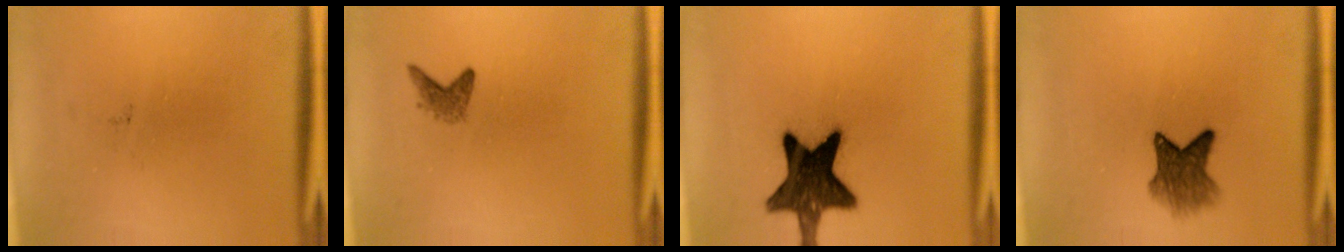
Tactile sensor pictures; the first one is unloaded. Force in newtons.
{"total": 1.4}
{"total": 14.9}
{"total": 5.6}